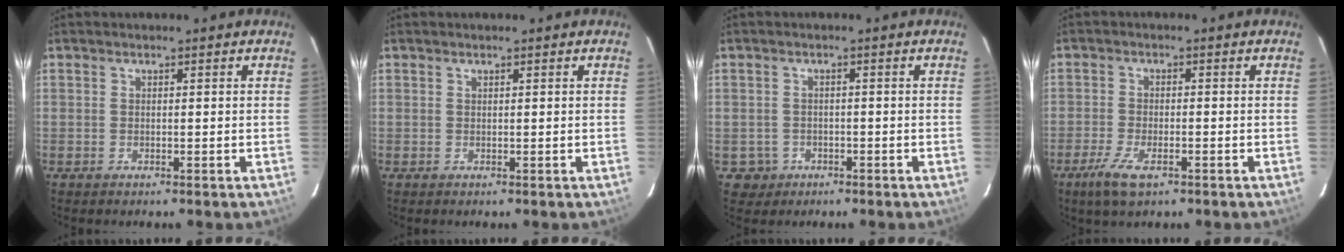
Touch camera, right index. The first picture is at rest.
{"total": 0.0}
{"total": 3.5, "force": [-1.1, 3.3, 0.2], "torque": [-0.012, 0.011, -0.011]}
{"total": 6.2, "force": [-3.8, 2.1, 4.4], "torque": [-0.112, -0.013, -0.070]}